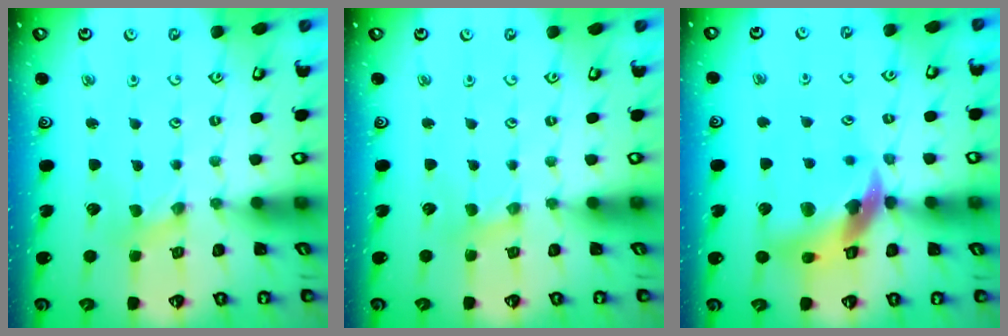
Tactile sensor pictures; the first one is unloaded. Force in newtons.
{"total": 2.0, "press": 2.0, "slide": 0.3}
{"total": 14.2, "press": 14.0, "slide": 2.0}